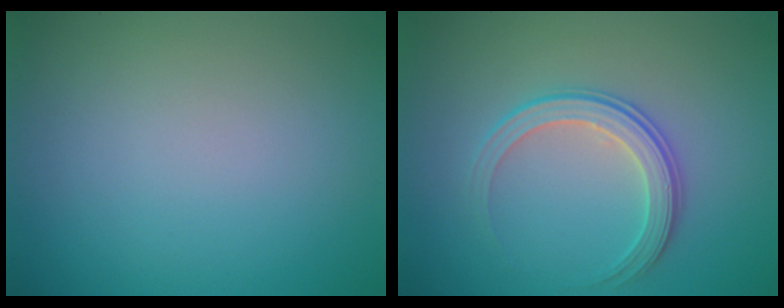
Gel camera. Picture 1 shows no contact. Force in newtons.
{"total": 3.1, "press": 2.7, "slide": 1.4}